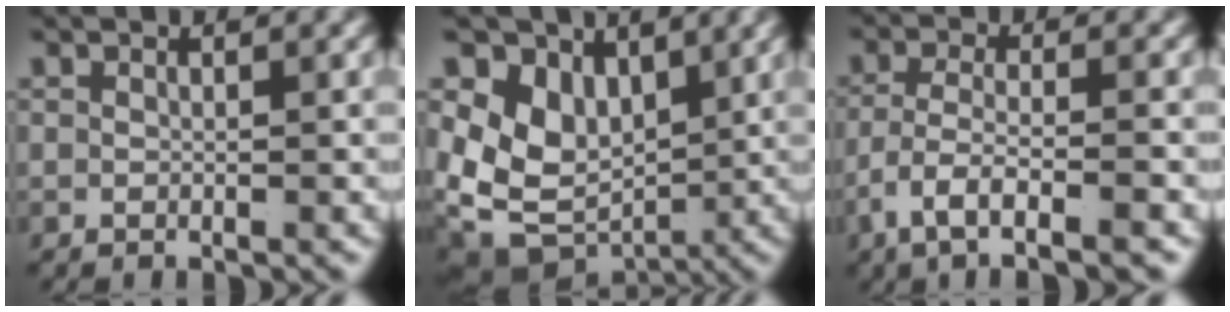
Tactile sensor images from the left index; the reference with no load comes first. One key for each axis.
{"total": 12.1, "fx": -0.8, "fy": 10.2, "fz": 6.5, "tx": -0.149, "ty": -0.058, "tz": 0.003}
{"total": 5.8, "fx": -3.4, "fy": 2.1, "fz": 4.2, "tx": -0.085, "ty": -0.034, "tz": -0.039}